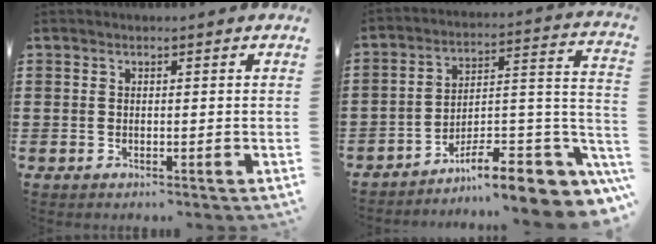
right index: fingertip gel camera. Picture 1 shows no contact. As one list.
[{"total": 9.8, "force": [-7.4, 2.3, 6.1], "torque": [-0.085, 0.019, -0.135]}]